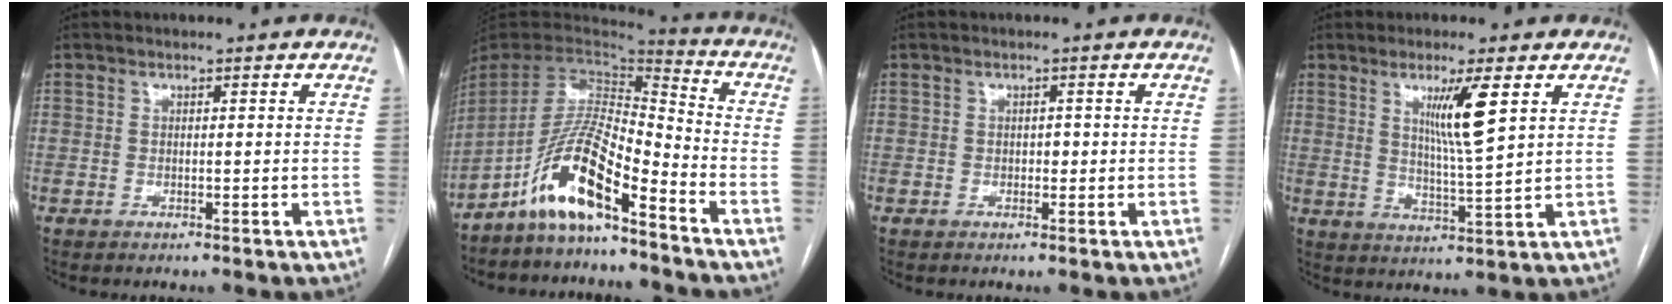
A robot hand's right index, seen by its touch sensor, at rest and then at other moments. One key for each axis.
{"total": 12.7, "fx": -8.5, "fy": 1.8, "fz": 9.2, "tx": -0.184, "ty": 0.013, "tz": -0.159}
{"total": 0.9, "fx": -0.1, "fy": 0.6, "fz": 0.6, "tx": -0.005, "ty": 0.003, "tz": -0.003}
{"total": 7.3, "fx": 3.0, "fy": -0.5, "fz": 6.6, "tx": -0.119, "ty": -0.016, "tz": 0.056}